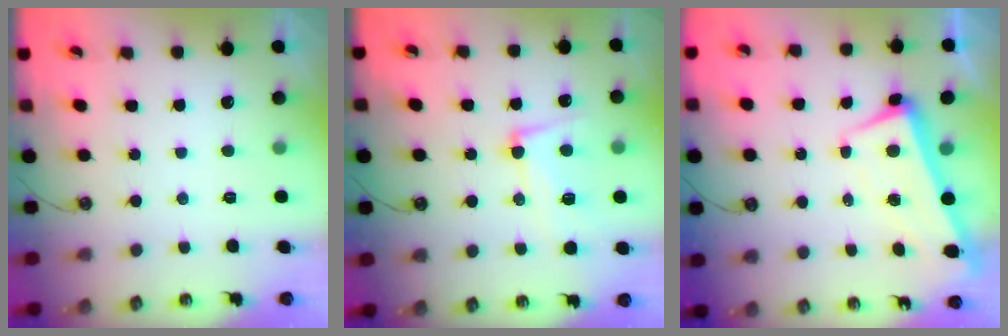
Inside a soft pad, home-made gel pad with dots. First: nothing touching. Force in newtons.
{"total": 7.6, "press": 7.5, "slide": 1.7}
{"total": 2.3, "press": 1.5, "slide": 1.7}